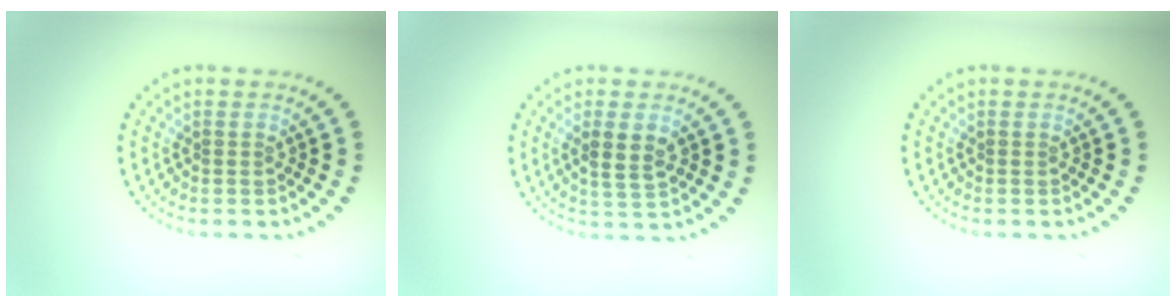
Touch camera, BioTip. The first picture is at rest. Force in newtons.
{"total": 2.6, "press": 2.6, "slide": 0.4}
{"total": 0.0}